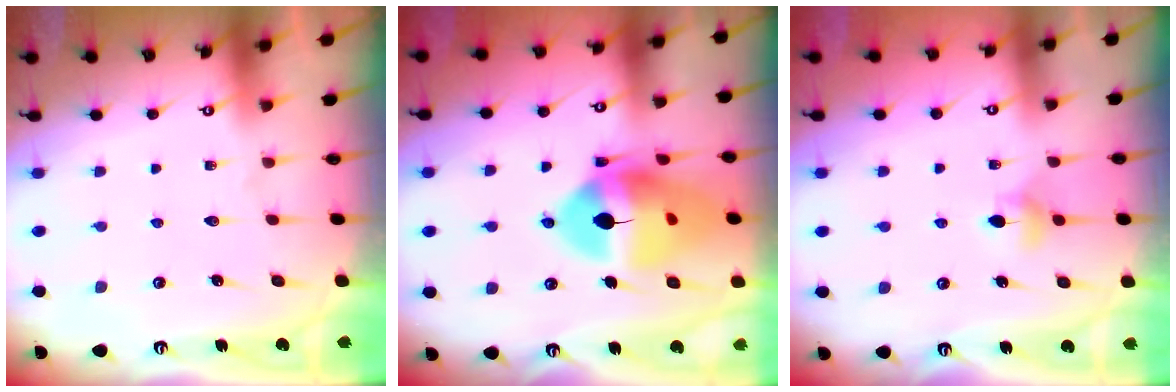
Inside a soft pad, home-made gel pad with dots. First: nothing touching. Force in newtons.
{"total": 17.5, "press": 17.4, "slide": 1.8}
{"total": 4.7, "press": 4.6, "slide": 1.0}